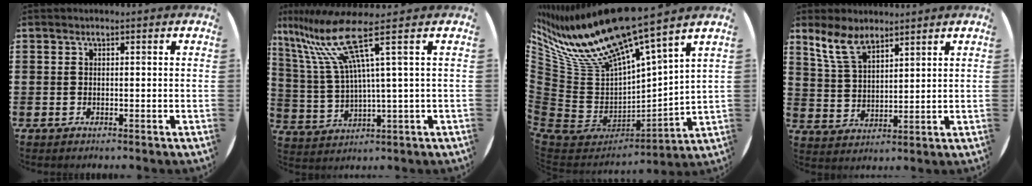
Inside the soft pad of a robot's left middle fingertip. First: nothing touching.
{"total": 11.8, "force": [6.1, 1.4, 10.0], "torque": [-0.225, -0.020, 0.094]}
{"total": 14.5, "force": [12.5, 2.5, 6.9], "torque": [-0.185, -0.090, 0.213]}
{"total": 6.2, "force": [5.0, 2.4, 2.8], "torque": [-0.068, -0.010, 0.093]}